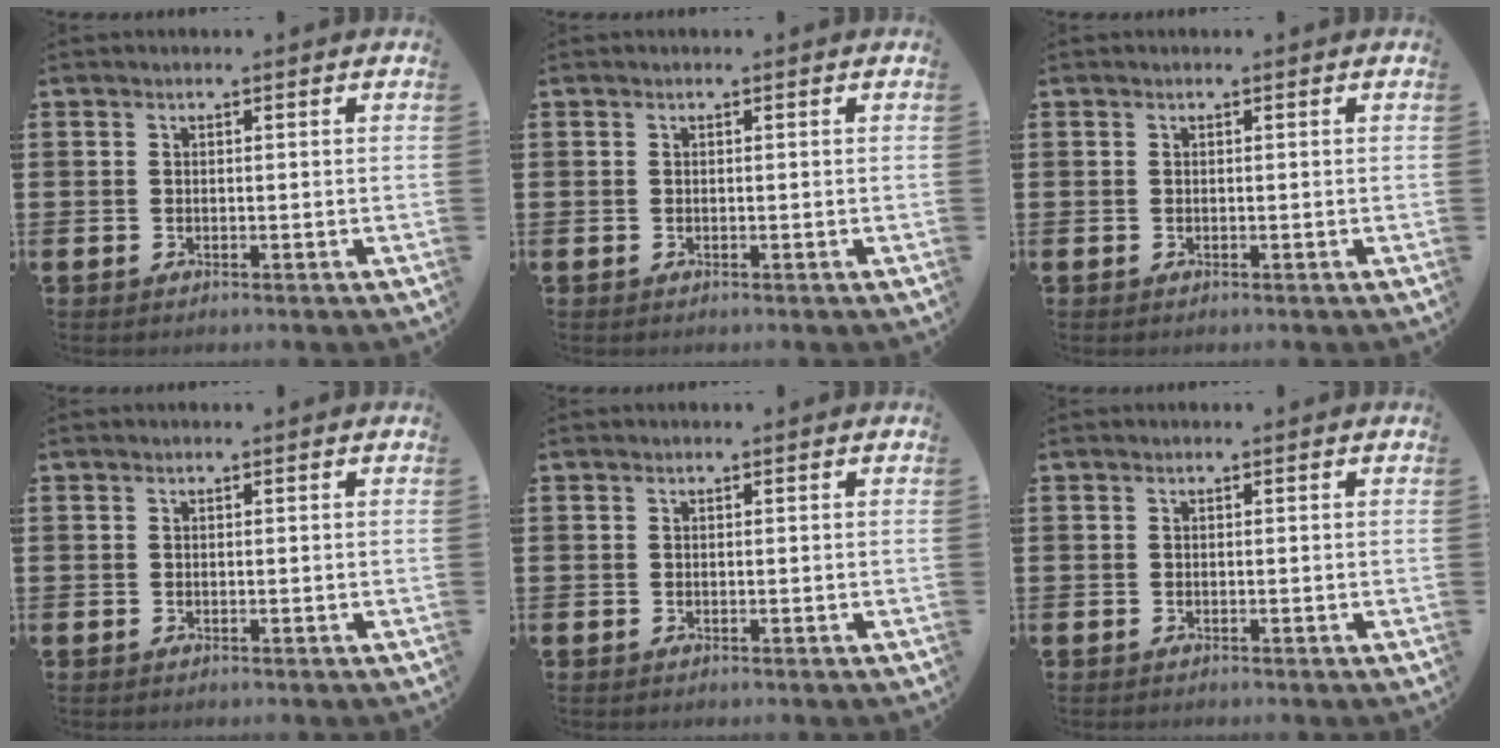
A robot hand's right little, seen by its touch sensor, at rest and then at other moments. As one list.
[{"total": 0.0}, {"total": 0.0}, {"total": 0.0}, {"total": 0.0}, {"total": 0.0}]